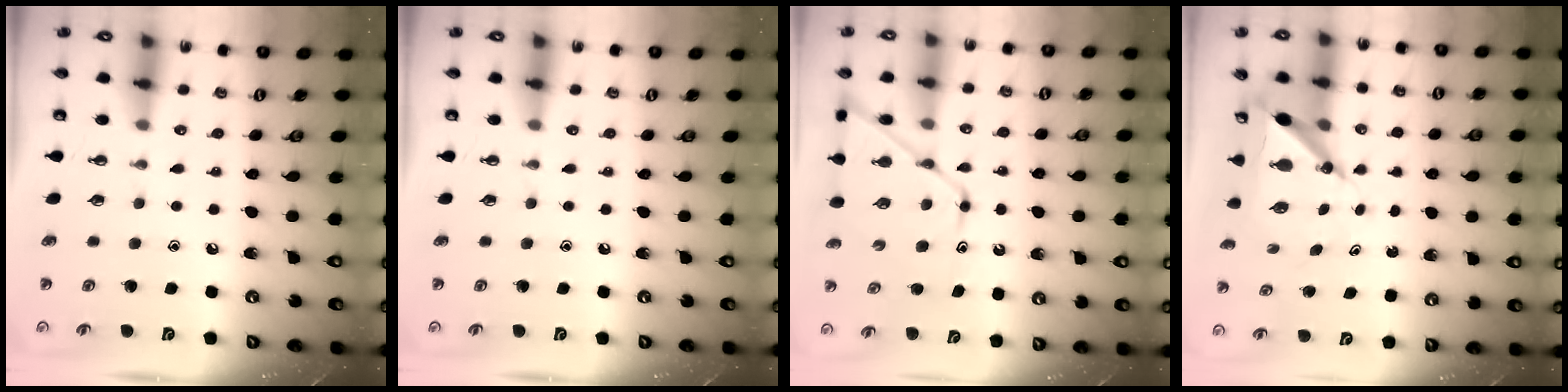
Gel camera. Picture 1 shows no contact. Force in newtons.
{"total": 0.0}
{"total": 14.3, "press": 14.3, "slide": 1.3}
{"total": 7.4, "press": 7.4, "slide": 0.5}